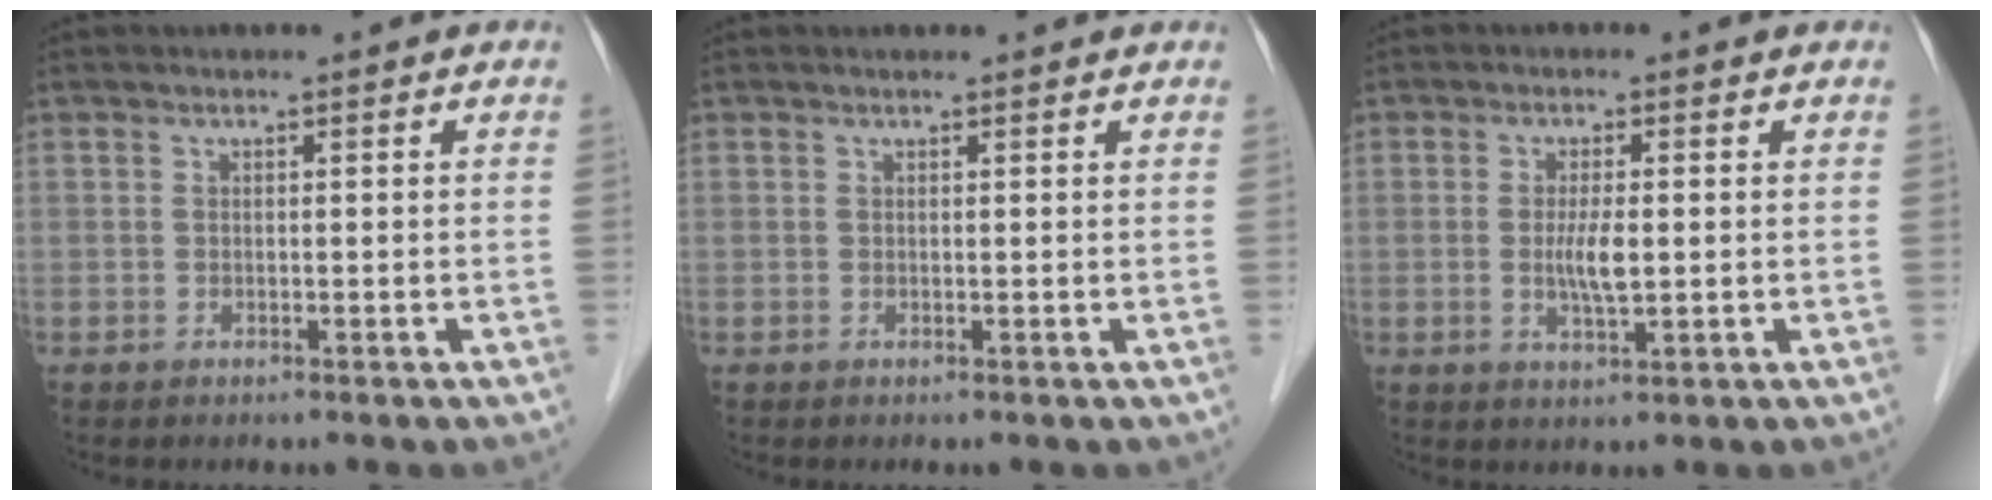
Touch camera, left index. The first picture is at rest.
{"total": 1.4, "force": [1.4, 0.2, 0.2], "torque": [-0.013, 0.010, 0.016]}
{"total": 3.8, "force": [-0.1, 0.7, 3.8], "torque": [-0.076, -0.005, 0.000]}